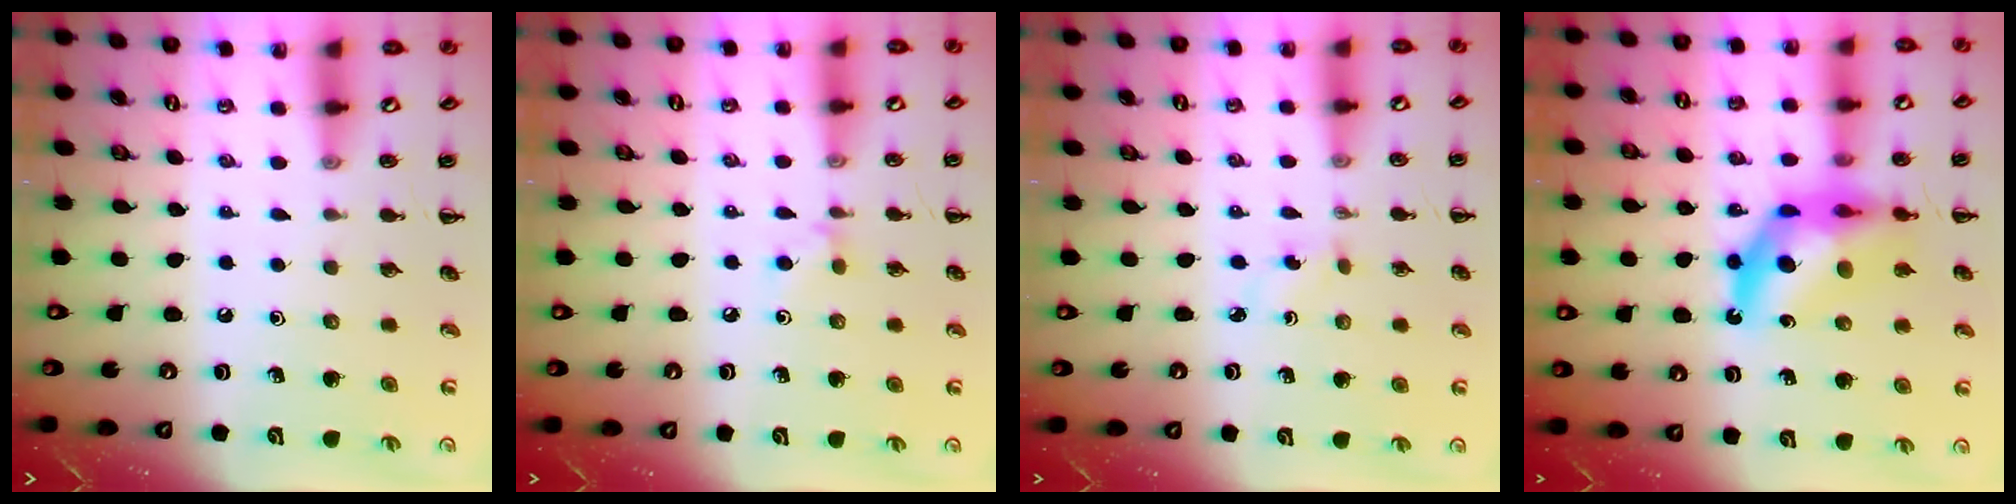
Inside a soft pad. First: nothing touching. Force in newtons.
{"total": 4.7, "press": 4.5, "slide": 1.6}
{"total": 1.8, "press": 1.6, "slide": 0.7}
{"total": 12.4, "press": 11.8, "slide": 3.6}